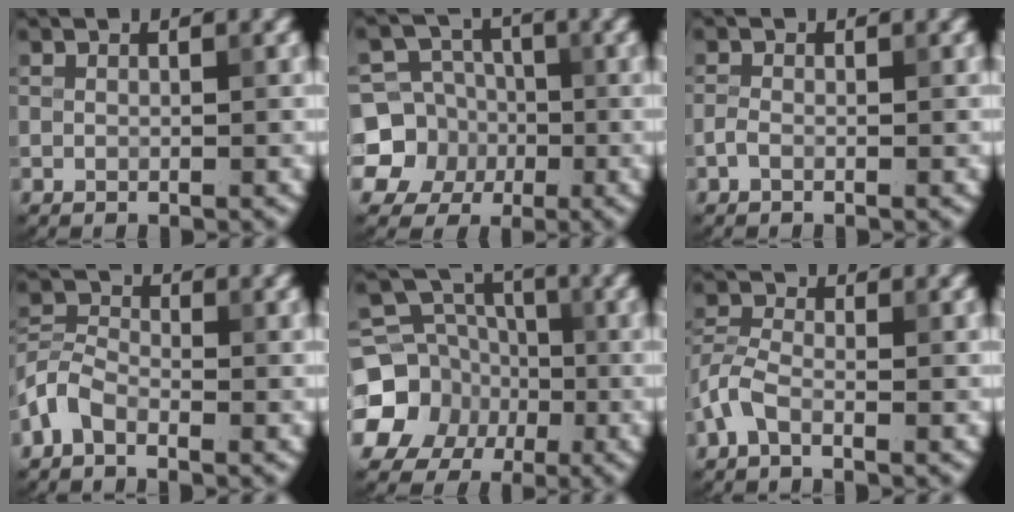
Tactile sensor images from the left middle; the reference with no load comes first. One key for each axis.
{"total": 7.6, "fx": -1.3, "fy": 7.3, "fz": 1.8, "tx": -0.040, "ty": 0.011, "tz": -0.053}
{"total": 0.8, "fx": -0.5, "fy": 0.4, "fz": 0.6, "tx": -0.016, "ty": 0.001, "tz": -0.014}
{"total": 3.0, "fx": -1.9, "fy": 1.6, "fz": 1.7, "tx": -0.039, "ty": 0.008, "tz": -0.053}
{"total": 9.7, "fx": -2.6, "fy": 8.8, "fz": 3.0, "tx": -0.064, "ty": -0.004, "tz": -0.072}
{"total": 2.6, "fx": -1.5, "fy": 1.1, "fz": 1.9, "tx": -0.051, "ty": 0.004, "tz": -0.045}